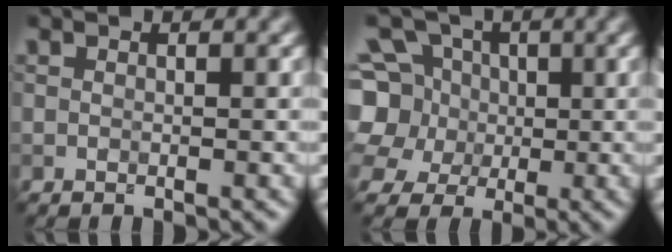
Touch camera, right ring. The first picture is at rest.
{"total": 11.4, "force": [2.6, 9.9, 5.1], "torque": [-0.133, 0.034, 0.012]}